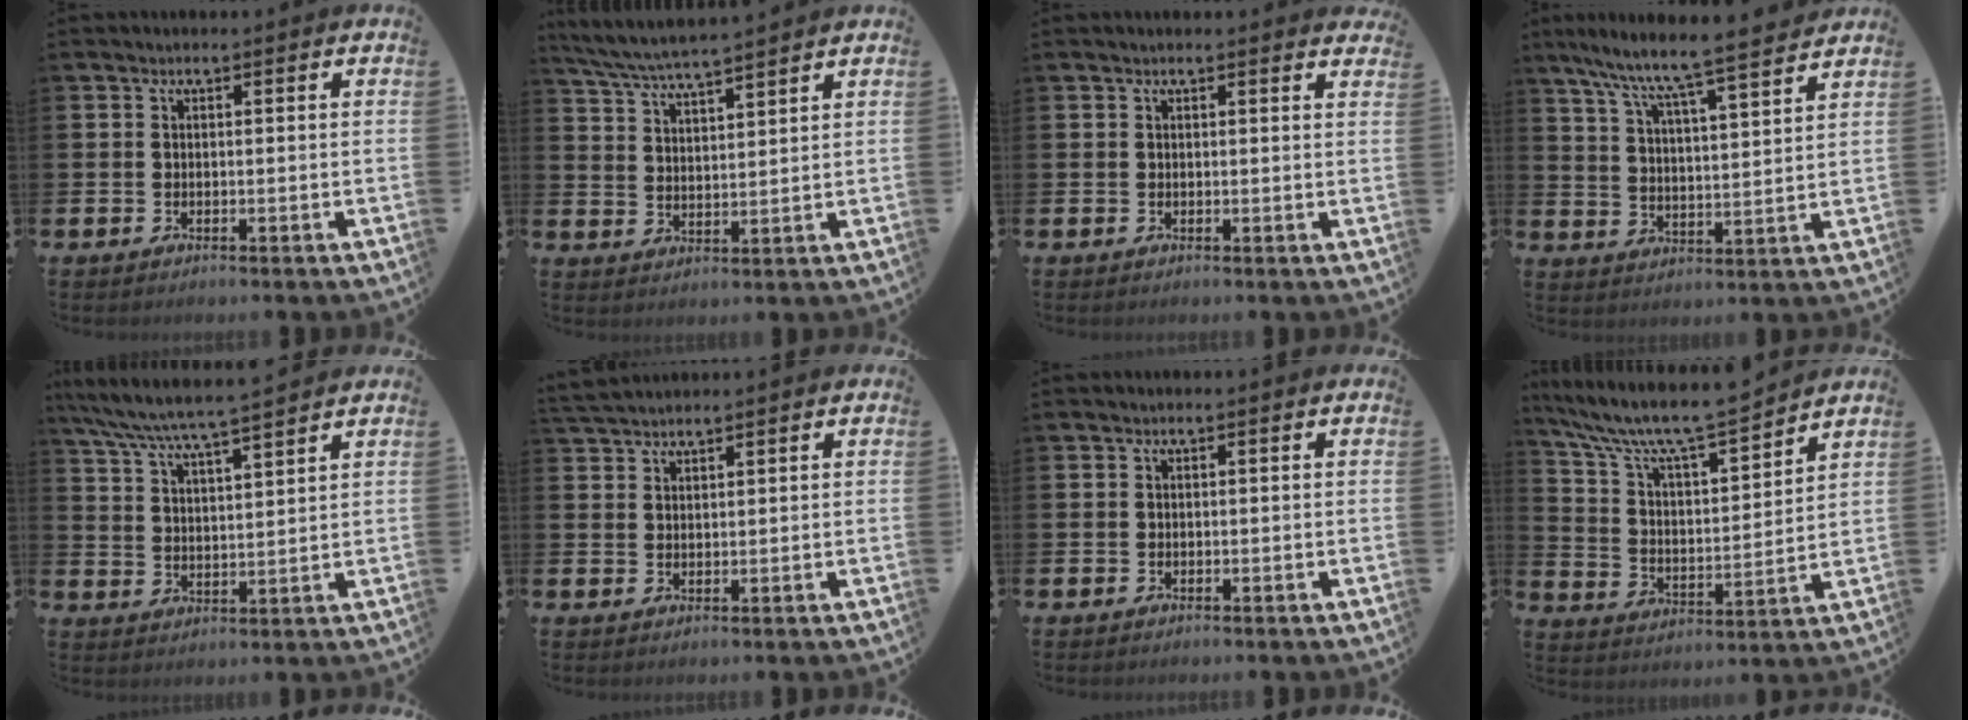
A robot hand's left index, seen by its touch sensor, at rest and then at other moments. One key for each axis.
{"total": 5.7, "fx": 5.5, "fy": 0.0, "fz": 1.4, "tx": -0.044, "ty": -0.031, "tz": 0.097}
{"total": 0.9, "fx": 0.9, "fy": 0.0, "fz": 0.2, "tx": 0.001, "ty": 0.000, "tz": 0.015}
{"total": 8.0, "fx": 7.5, "fy": 0.0, "fz": 2.8, "tx": -0.078, "ty": -0.064, "tz": 0.125}
{"total": 6.6, "fx": 6.3, "fy": 0.0, "fz": 2.0, "tx": -0.058, "ty": -0.040, "tz": 0.109}
{"total": 2.5, "fx": 2.5, "fy": 0.3, "fz": 0.0, "tx": -0.002, "ty": -0.008, "tz": 0.046}
{"total": 0.0}
{"total": 10.0, "fx": 9.2, "fy": 1.4, "fz": 3.7, "tx": -0.109, "ty": -0.061, "tz": 0.156}